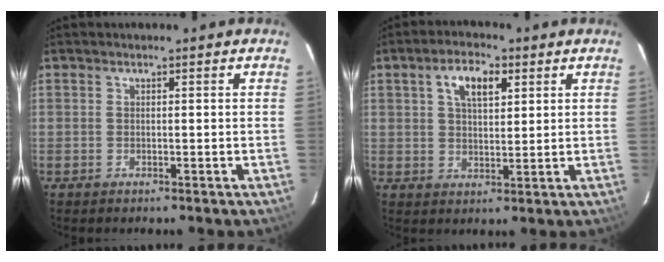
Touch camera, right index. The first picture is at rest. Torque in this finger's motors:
{"motor_torque": [0.23, 0.07, 0.32, 0.10]}